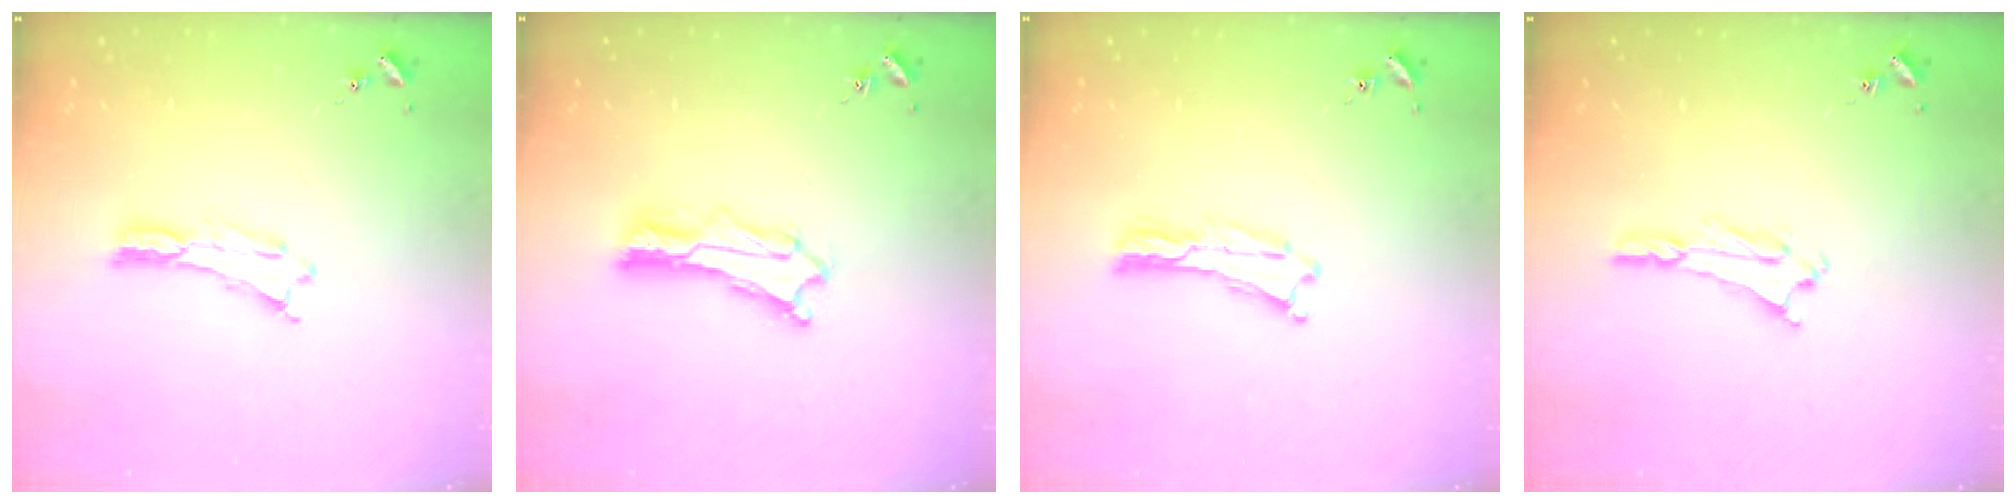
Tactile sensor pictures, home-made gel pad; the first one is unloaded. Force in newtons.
{"total": 2.7, "press": 2.7, "slide": 0.4}
{"total": 0.0}
{"total": 2.7, "press": 2.7, "slide": 0.4}